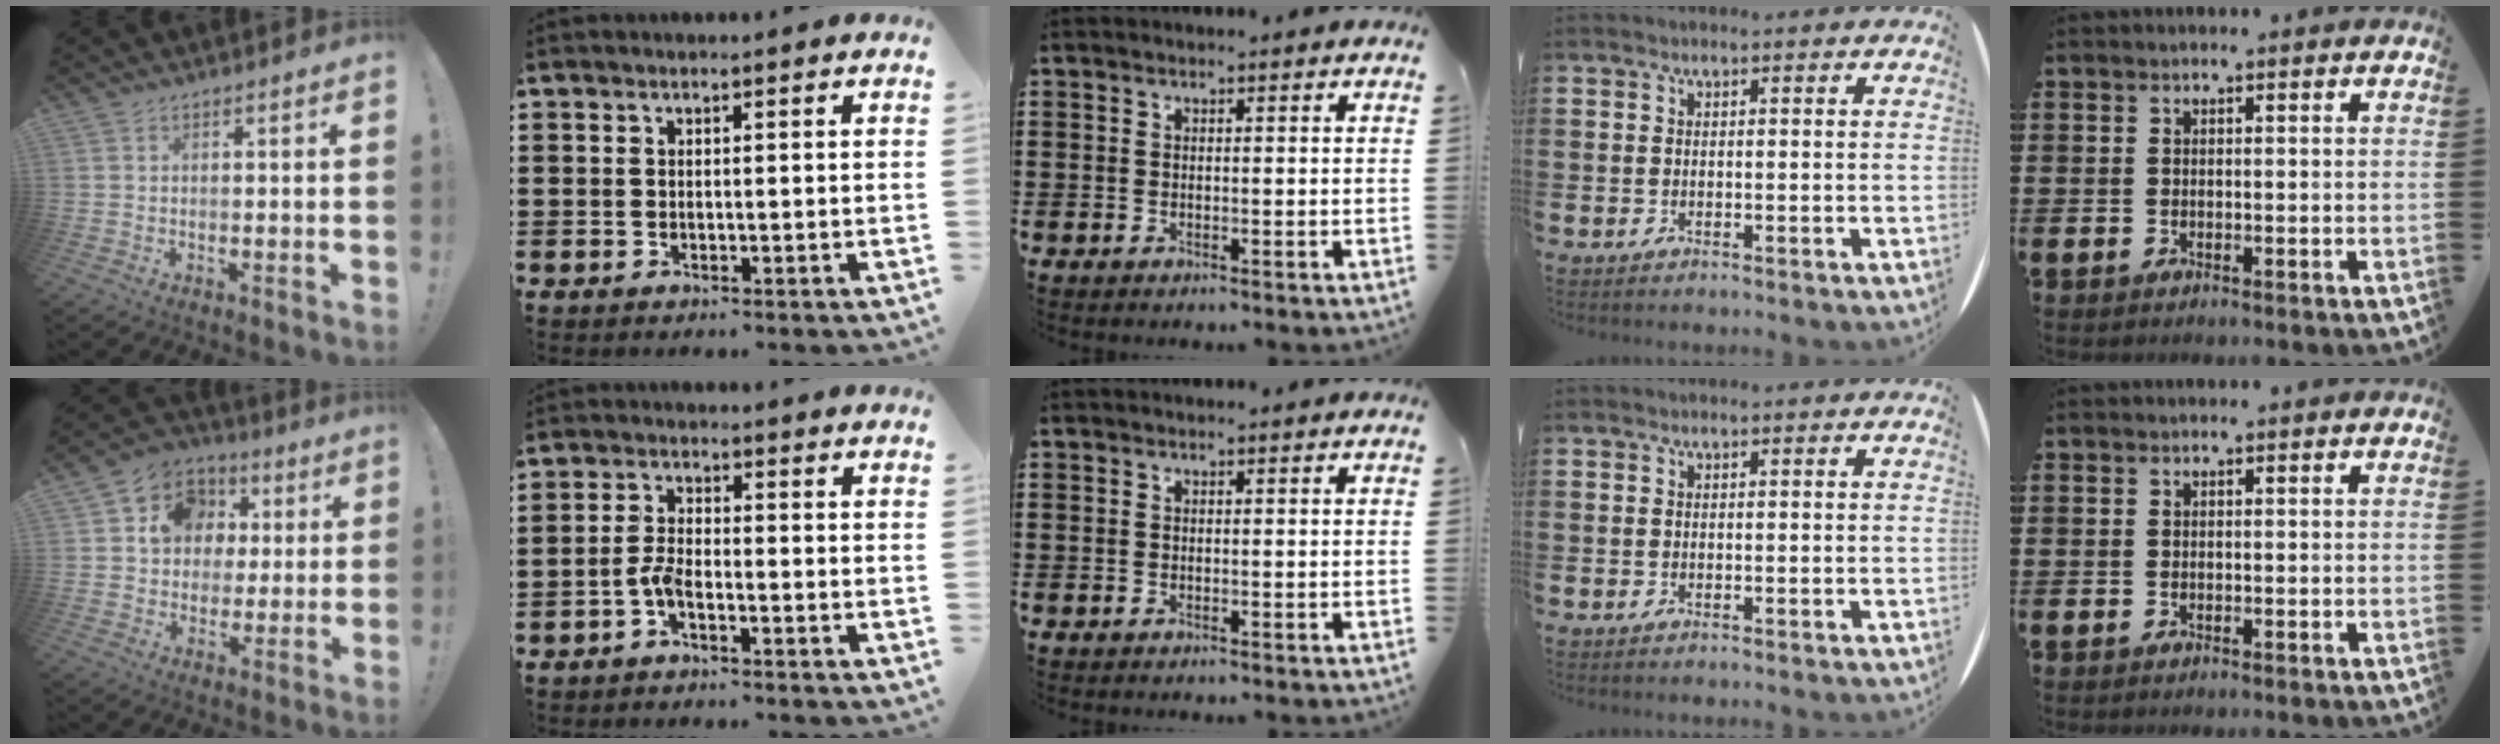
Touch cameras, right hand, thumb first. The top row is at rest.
{"thumb": {"total": 11.9, "force": [2.7, 10.7, 4.5], "torque": [-0.065, -0.004, 0.060]}, "index": {"total": 3.3, "force": [-1.8, 0.8, 2.6], "torque": [-0.069, -0.007, -0.039]}}